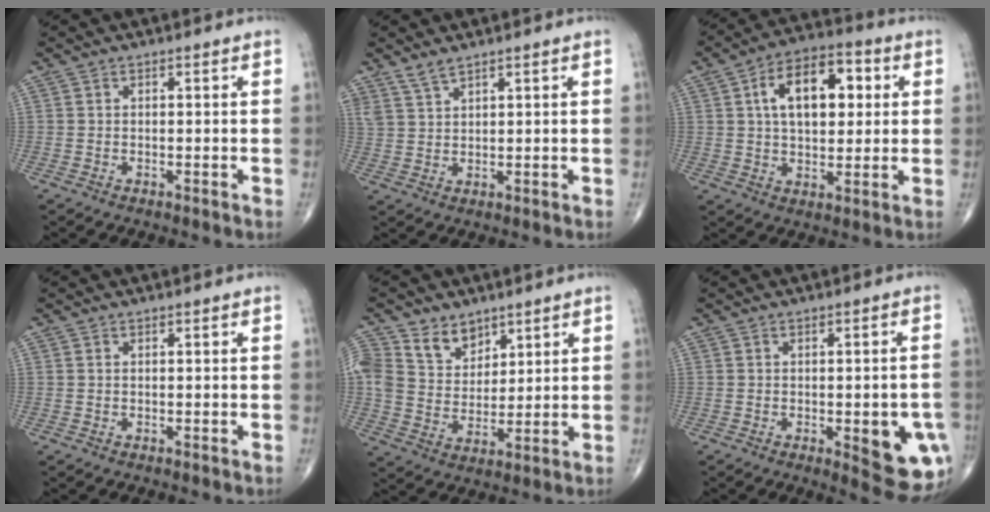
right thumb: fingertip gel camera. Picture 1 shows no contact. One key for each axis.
{"total": 3.1, "fx": 2.7, "fy": 0.8, "fz": 1.3, "tx": -0.026, "ty": -0.011, "tz": 0.058}
{"total": 14.4, "fx": 3.4, "fy": 8.2, "fz": 11.3, "tx": -0.152, "ty": 0.013, "tz": 0.048}
{"total": 0.0}
{"total": 10.2, "fx": 5.9, "fy": 7.3, "fz": 3.9, "tx": -0.049, "ty": -0.027, "tz": 0.119}
{"total": 11.7, "fx": -3.0, "fy": 4.1, "fz": 10.5, "tx": -0.105, "ty": -0.008, "tz": -0.024}